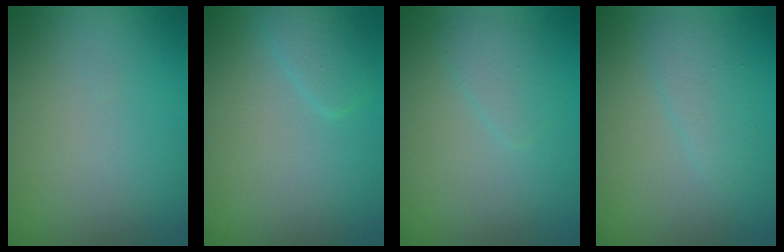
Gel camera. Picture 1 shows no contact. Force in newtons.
{"total": 1.6, "press": 1.6, "slide": 0.2}
{"total": 1.6, "press": 1.6, "slide": 0.1}
{"total": 1.9, "press": 1.9, "slide": 0.1}